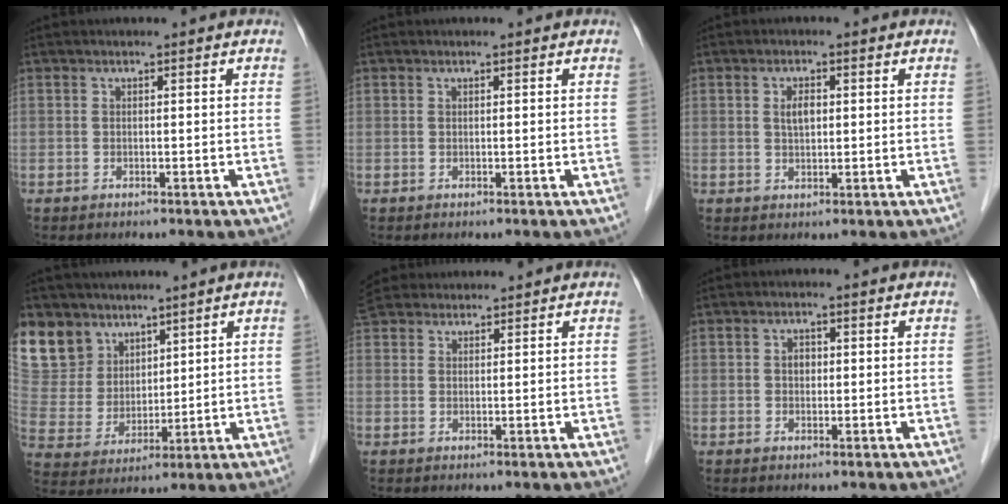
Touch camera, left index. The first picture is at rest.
{"total": 0.0}
{"total": 2.6, "force": [0.5, 1.3, 2.1], "torque": [-0.043, 0.003, 0.011]}
{"total": 16.5, "force": [10.9, 11.7, 4.1], "torque": [-0.135, 0.033, 0.231]}
{"total": 7.3, "force": [6.5, 3.1, 1.4], "torque": [-0.025, 0.039, 0.122]}
{"total": 1.6, "force": [0.1, 1.3, 1.0], "torque": [-0.016, 0.002, 0.002]}